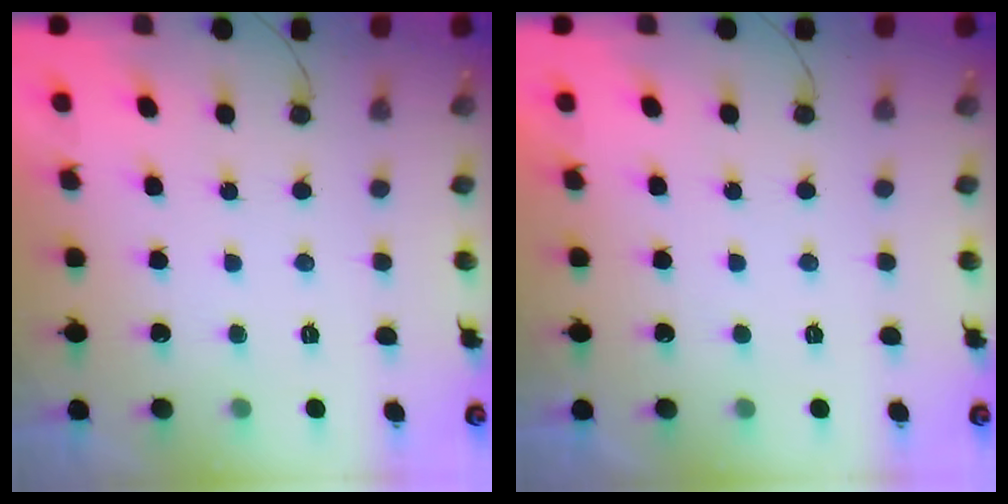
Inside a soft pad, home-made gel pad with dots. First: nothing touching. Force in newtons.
{"total": 0.0}